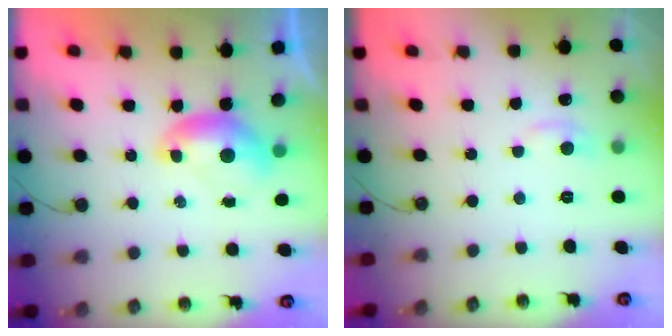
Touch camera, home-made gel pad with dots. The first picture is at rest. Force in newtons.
{"total": 1.1, "press": 0.7, "slide": 0.8}